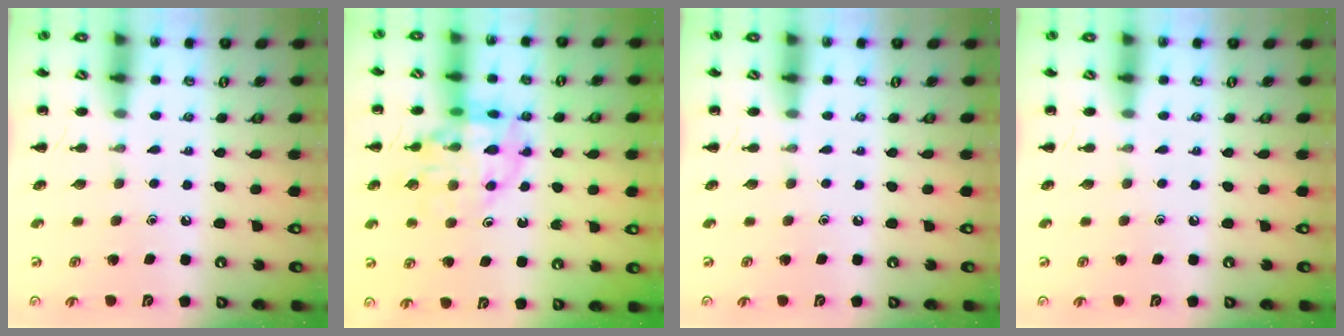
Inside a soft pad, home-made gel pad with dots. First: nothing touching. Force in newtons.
{"total": 13.6, "press": 13.4, "slide": 2.5}
{"total": 0.0}
{"total": 0.0}